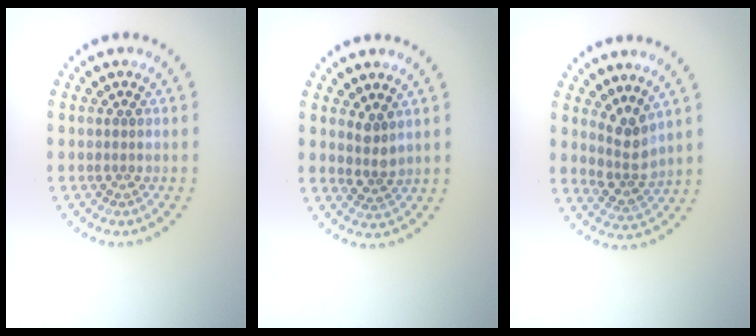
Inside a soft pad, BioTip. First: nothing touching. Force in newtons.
{"total": 1.9, "press": 1.5, "slide": 1.2}
{"total": 2.8, "press": 2.1, "slide": 1.8}